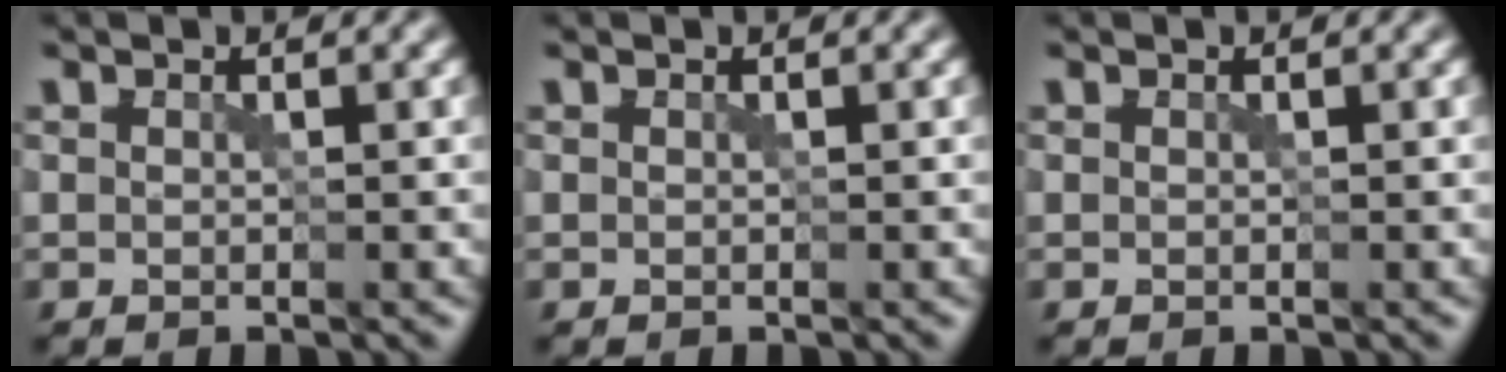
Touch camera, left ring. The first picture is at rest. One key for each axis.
{"total": 0.0}
{"total": 0.0}